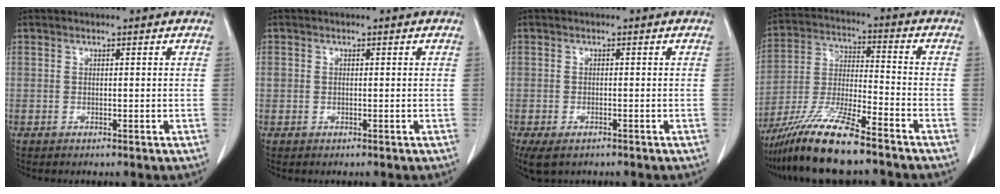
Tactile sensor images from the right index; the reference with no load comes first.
{"total": 0.8, "force": [0.0, 0.7, 0.4], "torque": [-0.007, 0.007, 0.003]}
{"total": 4.7, "force": [-3.2, 2.2, 2.6], "torque": [-0.048, -0.011, -0.049]}
{"total": 13.5, "force": [-10.3, 0.9, 8.6], "torque": [-0.173, -0.023, -0.190]}